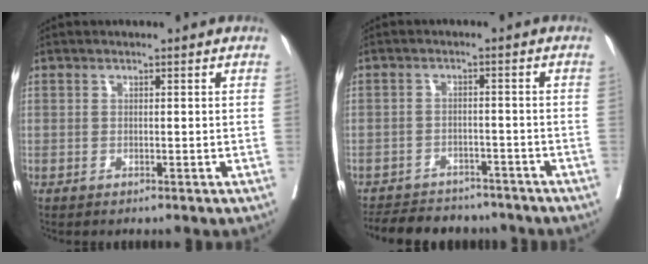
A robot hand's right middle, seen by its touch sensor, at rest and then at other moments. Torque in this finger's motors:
{"motor_torque": [0.11, -0.39, 0.01, 0.00]}